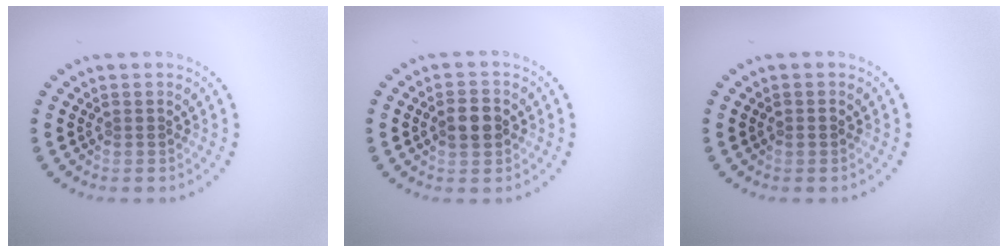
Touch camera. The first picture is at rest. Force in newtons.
{"total": 2.8, "press": 2.8, "slide": 0.2}
{"total": 0.8, "press": 0.8, "slide": 0.3}